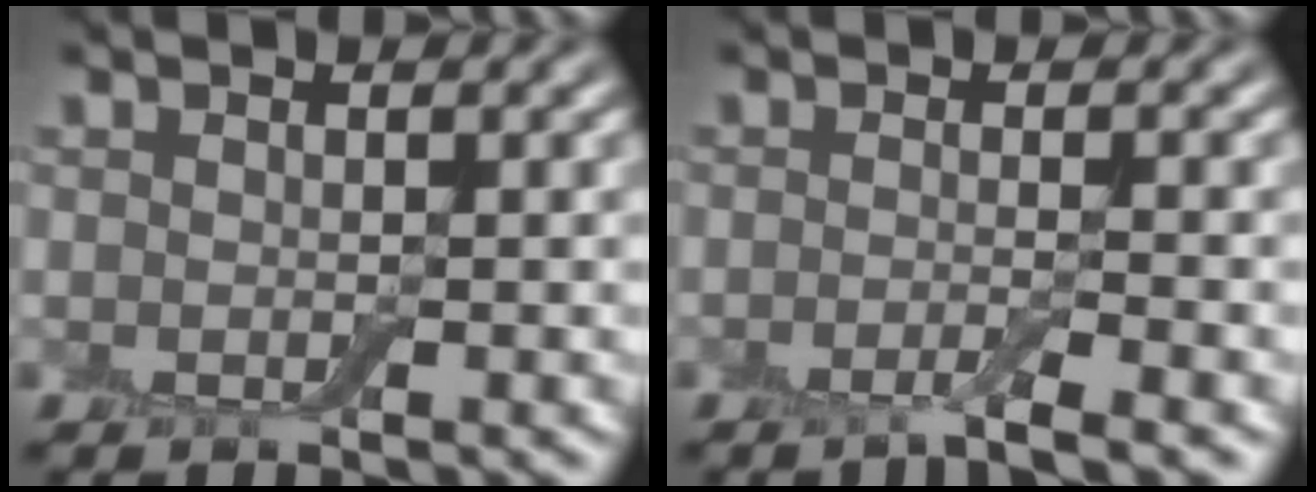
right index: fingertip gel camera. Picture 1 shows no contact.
{"total": 2.2, "force": [-1.2, 0.3, 1.8], "torque": [-0.022, -0.001, -0.031]}